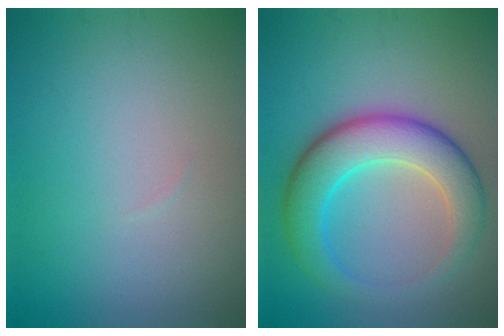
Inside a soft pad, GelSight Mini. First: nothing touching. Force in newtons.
{"total": 7.0, "press": 7.0, "slide": 0.1}